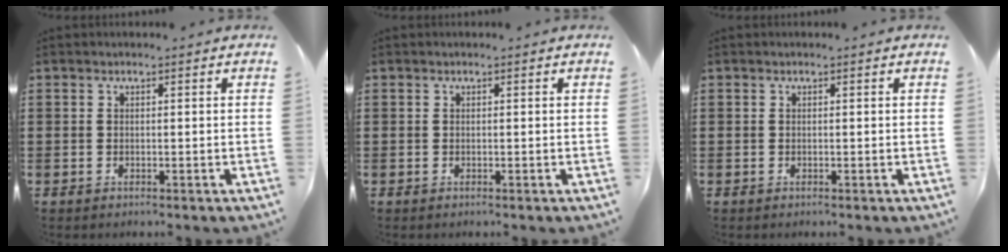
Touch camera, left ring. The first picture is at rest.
{"total": 0.0}
{"total": 0.0}